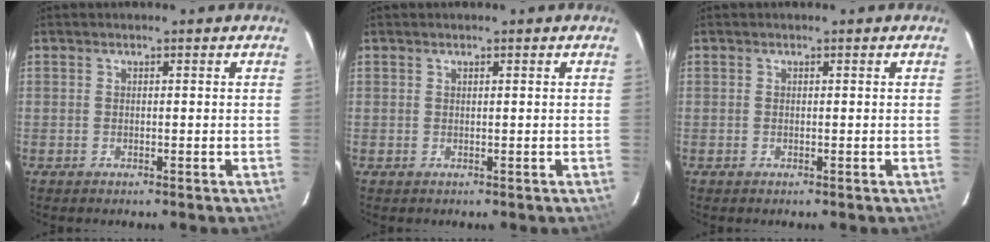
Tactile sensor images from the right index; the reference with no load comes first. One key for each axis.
{"total": 0.0}
{"total": 0.0}